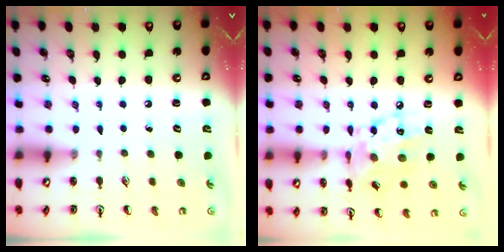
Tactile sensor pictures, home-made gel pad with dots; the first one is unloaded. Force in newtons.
{"total": 12.2, "press": 12.1, "slide": 0.7}